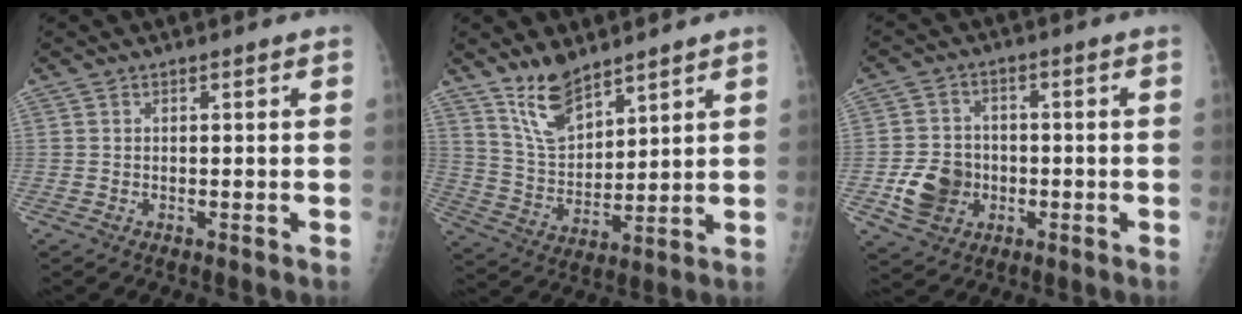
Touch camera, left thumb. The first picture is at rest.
{"total": 9.7, "force": [7.5, 3.8, 4.7], "torque": [-0.070, -0.055, 0.160]}
{"total": 8.8, "force": [-2.2, 7.4, 4.2], "torque": [-0.053, 0.010, -0.037]}